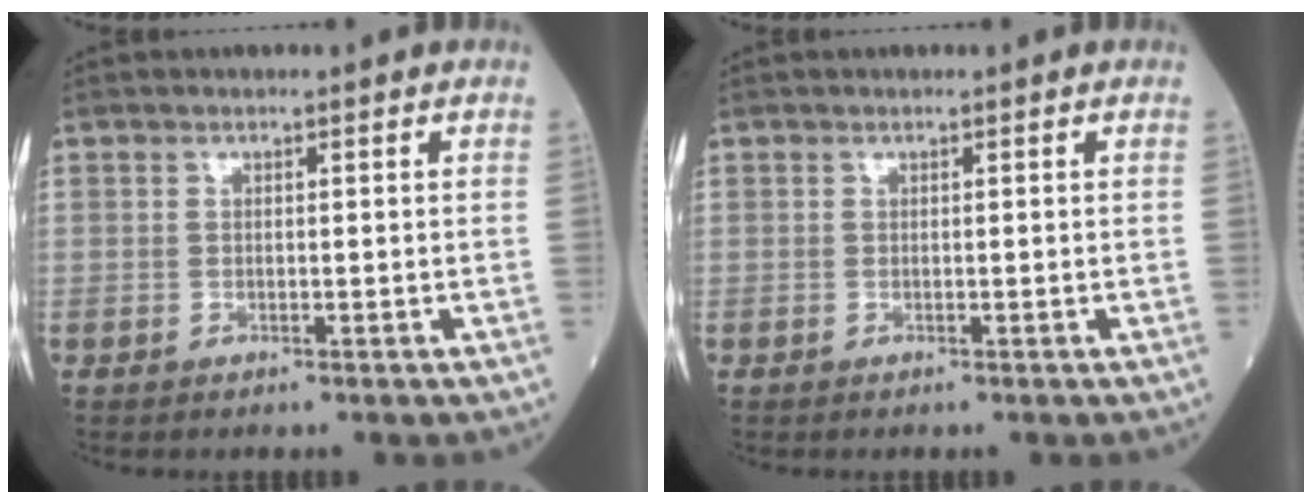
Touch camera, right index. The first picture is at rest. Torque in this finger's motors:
{"motor_torque": [0.16, 0.11, 0.06, 0.01]}